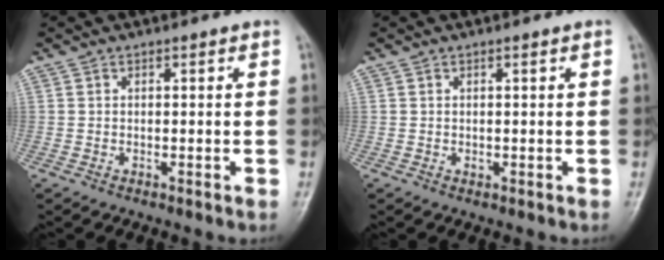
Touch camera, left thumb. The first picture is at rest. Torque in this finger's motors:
{"motor_torque": [-0.04, 0.13, 0.20, 0.22, 0.01]}